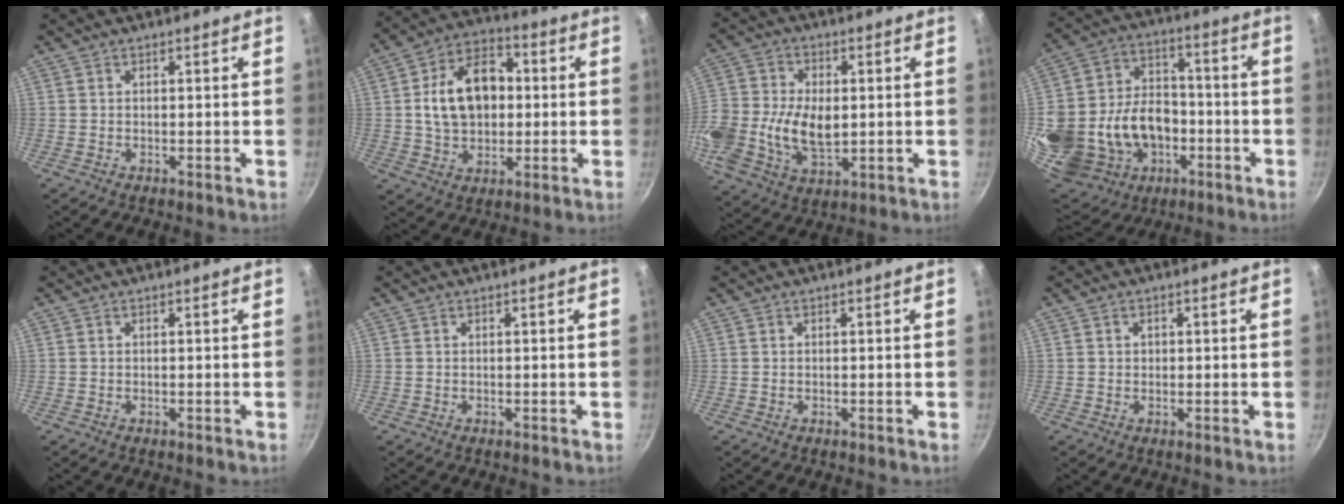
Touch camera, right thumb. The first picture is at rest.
{"total": 15.3, "force": [1.2, 10.8, 10.9], "torque": [-0.152, 0.022, 0.013]}
{"total": 18.5, "force": [-0.8, 12.7, 13.4], "torque": [-0.293, 0.022, -0.014]}
{"total": 27.6, "force": [-5.2, 21.2, 16.8], "torque": [-0.343, 0.049, -0.060]}
{"total": 0.0}
{"total": 0.0}
{"total": 0.0}
{"total": 1.1, "force": [0.2, 1.0, 0.5], "torque": [-0.004, 0.004, 0.002]}